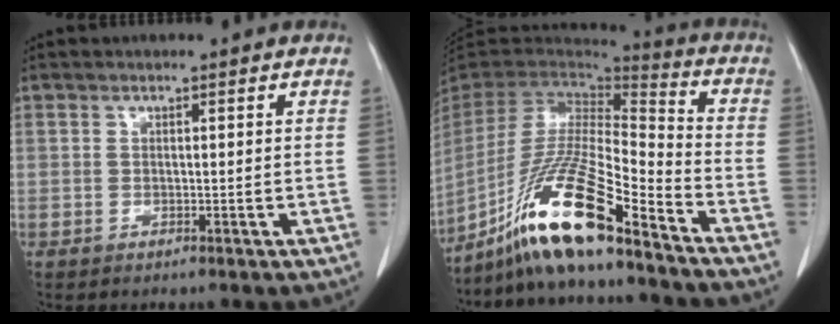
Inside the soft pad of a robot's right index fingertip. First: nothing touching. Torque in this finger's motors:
{"motor_torque": [1.28, -0.86, 0.57, 0.21]}